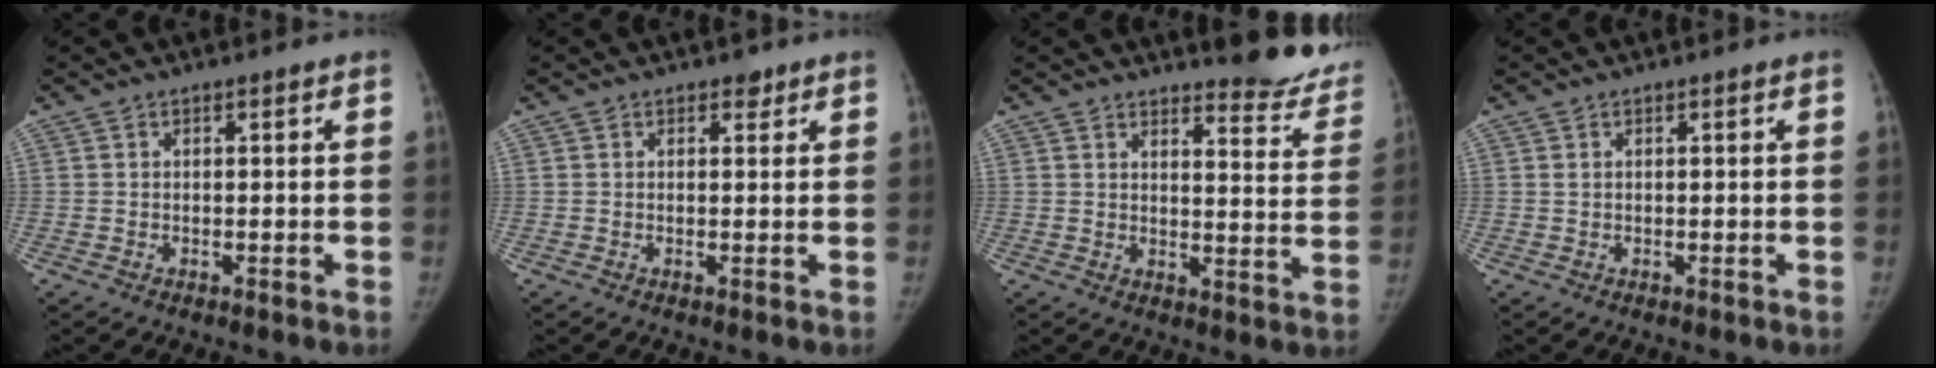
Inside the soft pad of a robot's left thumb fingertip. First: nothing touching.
{"total": 1.4, "force": [0.9, 0.9, 0.5], "torque": [0.004, -0.005, 0.010]}
{"total": 13.0, "force": [11.9, 3.1, 4.3], "torque": [-0.017, -0.109, 0.122]}
{"total": 0.0}